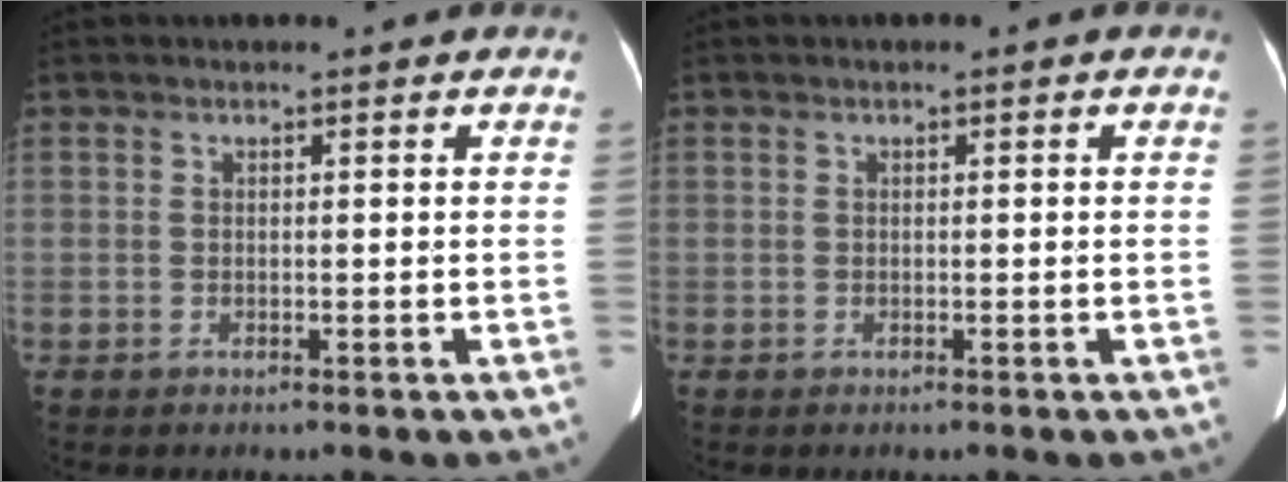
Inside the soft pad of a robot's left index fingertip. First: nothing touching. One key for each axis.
{"total": 0.0}